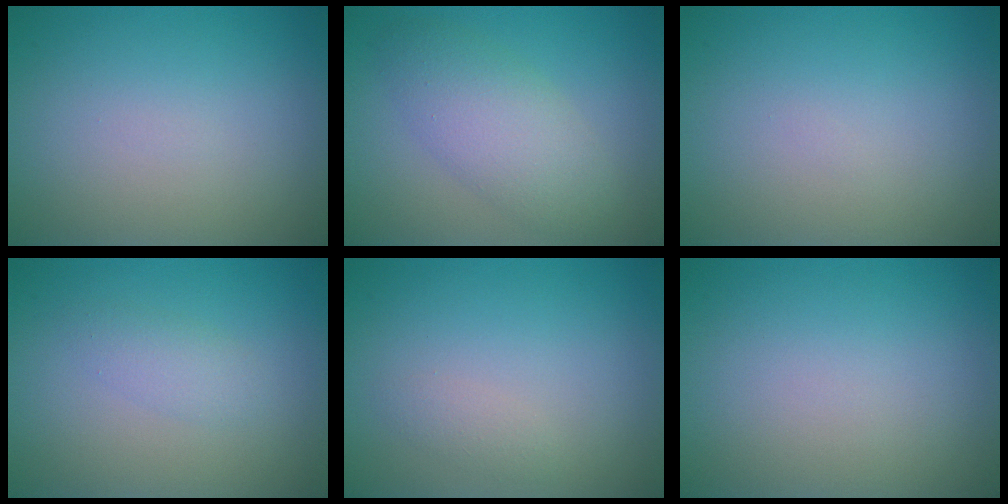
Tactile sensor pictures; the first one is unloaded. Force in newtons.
{"total": 4.7, "press": 4.7, "slide": 0.0}
{"total": 0.0}
{"total": 1.5, "press": 1.5, "slide": 0.1}
{"total": 1.0, "press": 1.0, "slide": 0.0}
{"total": 0.0}